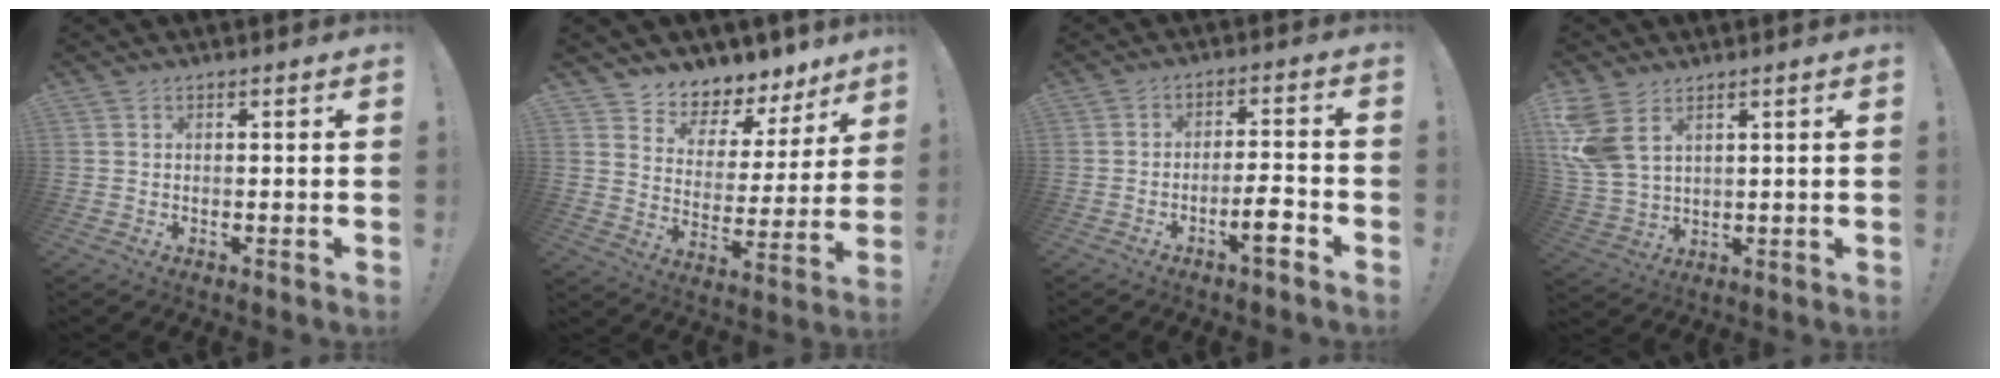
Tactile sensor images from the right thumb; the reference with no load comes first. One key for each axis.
{"total": 7.0, "fx": 5.9, "fy": 3.6, "fz": 1.3, "tx": -0.023, "ty": -0.068, "tz": 0.107}
{"total": 7.2, "fx": -3.8, "fy": 1.0, "fz": 6.0, "tx": -0.081, "ty": 0.012, "tz": -0.065}
{"total": 9.4, "fx": 4.9, "fy": 5.7, "fz": 5.7, "tx": -0.126, "ty": -0.020, "tz": 0.098}